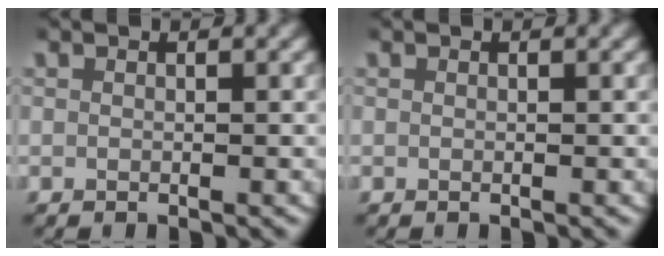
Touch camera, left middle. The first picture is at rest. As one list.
[{"total": 0.0}]